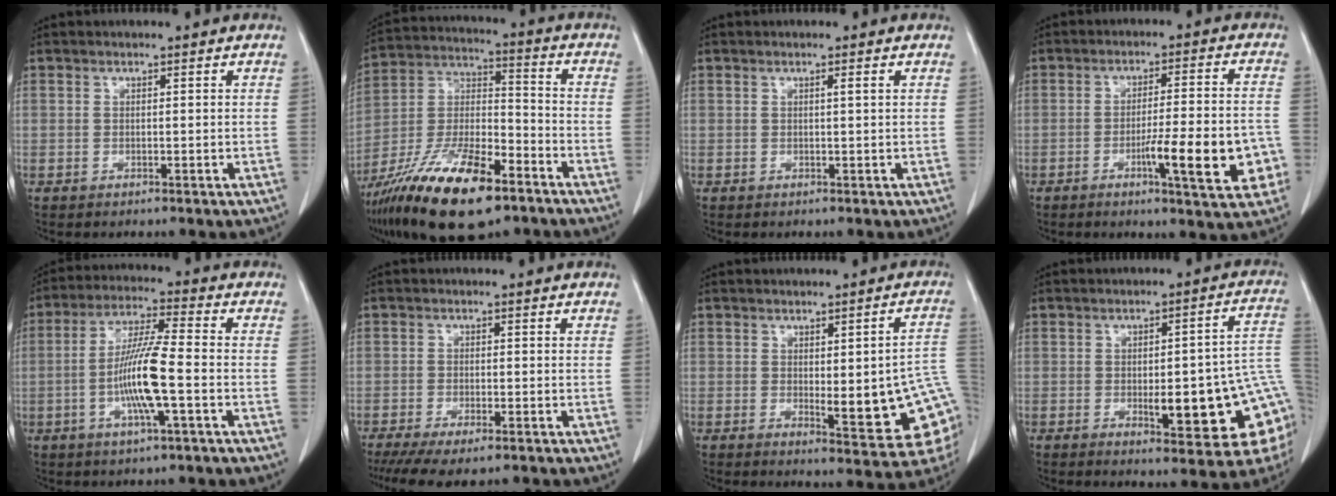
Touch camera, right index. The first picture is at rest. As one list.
[{"total": 20.1, "force": [-12.9, 5.6, 14.4], "torque": [-0.286, -0.016, -0.232]}, {"total": 0.7, "force": [0.3, -0.2, 0.6], "torque": [-0.012, 0.000, 0.007]}, {"total": 12.4, "force": [-4.2, 1.7, 11.6], "torque": [-0.157, 0.003, -0.057]}, {"total": 10.5, "force": [-2.4, 0.3, 10.3], "torque": [-0.201, -0.003, -0.052]}, {"total": 8.9, "force": [-7.1, 2.0, 5.0], "torque": [-0.069, -0.013, -0.107]}, {"total": 14.4, "force": [-1.6, 3.3, 13.9], "torque": [-0.128, 0.008, -0.006]}, {"total": 17.6, "force": [-3.2, 3.9, 16.9], "torque": [-0.137, 0.023, -0.024]}]